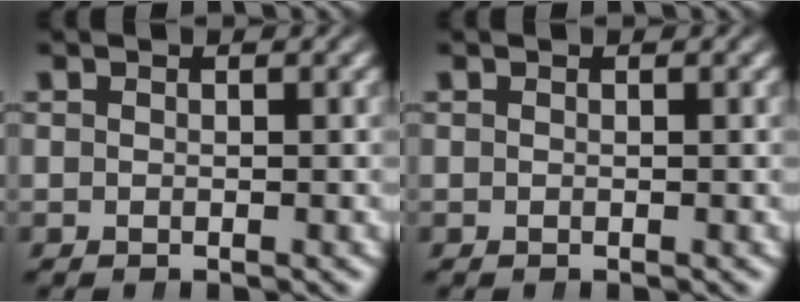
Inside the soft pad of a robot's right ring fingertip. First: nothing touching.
{"total": 0.0}